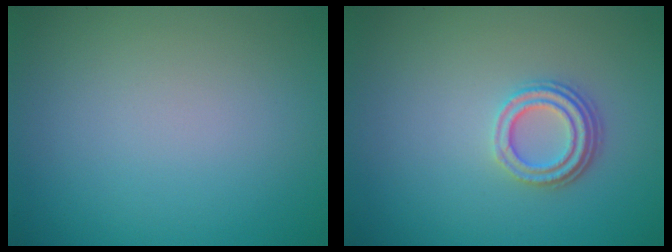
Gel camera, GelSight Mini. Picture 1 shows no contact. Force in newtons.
{"total": 3.1, "press": 2.4, "slide": 2.0}